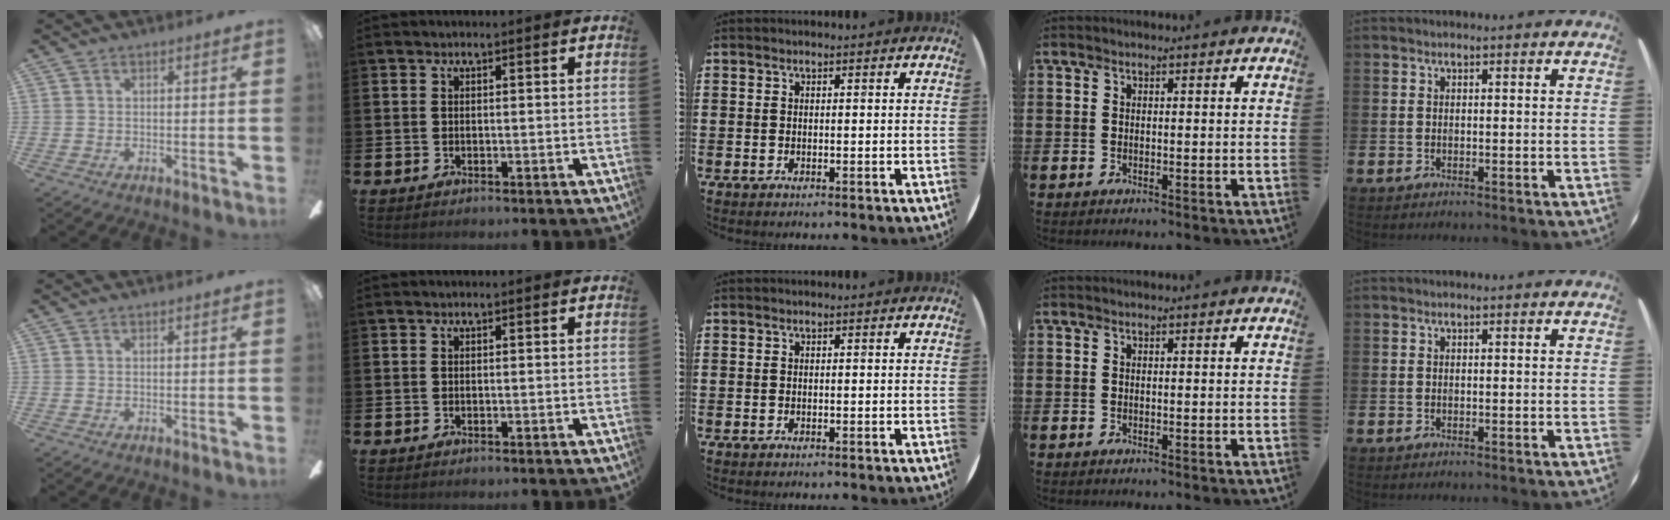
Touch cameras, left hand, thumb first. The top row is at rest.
{}